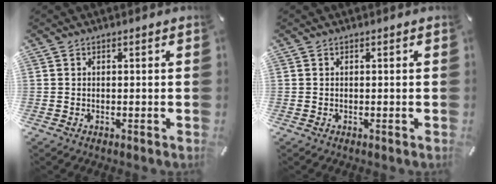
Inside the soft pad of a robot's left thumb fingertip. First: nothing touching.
{"total": 0.0}